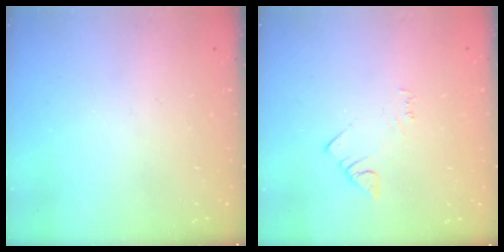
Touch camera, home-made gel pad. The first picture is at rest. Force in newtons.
{"total": 2.5, "press": 2.5, "slide": 0.4}